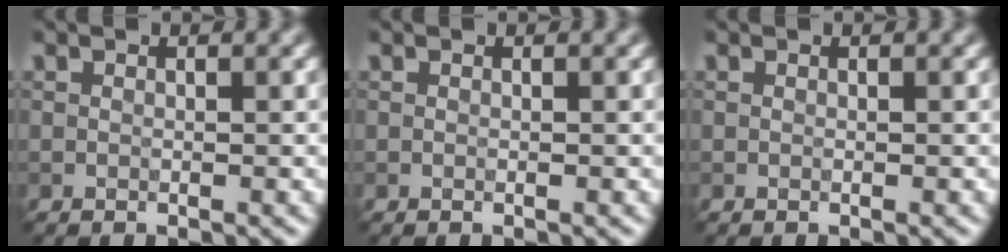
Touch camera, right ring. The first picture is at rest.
{"total": 0.0}
{"total": 0.0}